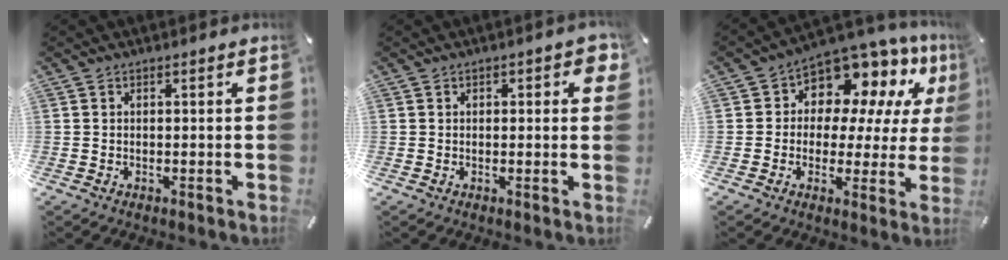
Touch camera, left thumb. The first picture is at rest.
{"total": 2.4, "force": [0.5, 1.4, 1.9], "torque": [-0.022, 0.002, 0.004]}
{"total": 9.9, "force": [7.0, 6.2, 3.2], "torque": [-0.061, -0.078, 0.128]}